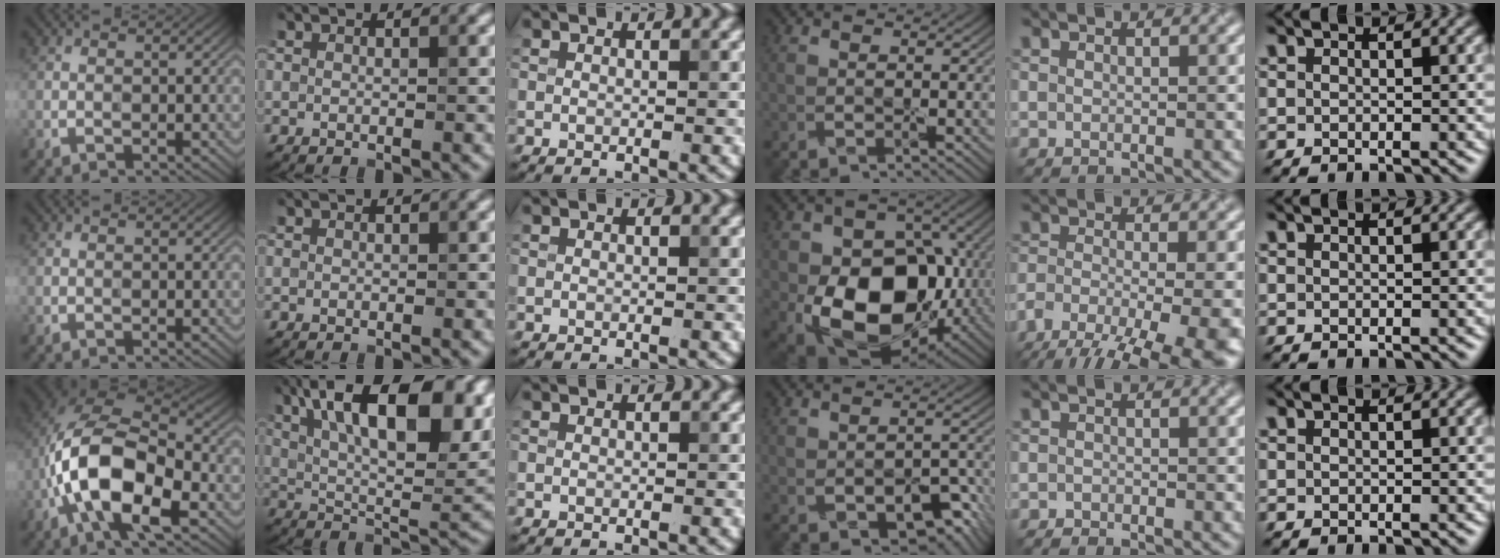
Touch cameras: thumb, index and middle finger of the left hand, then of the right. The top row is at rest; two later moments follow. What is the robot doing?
{"motion": "peel", "object": "shipping label"}